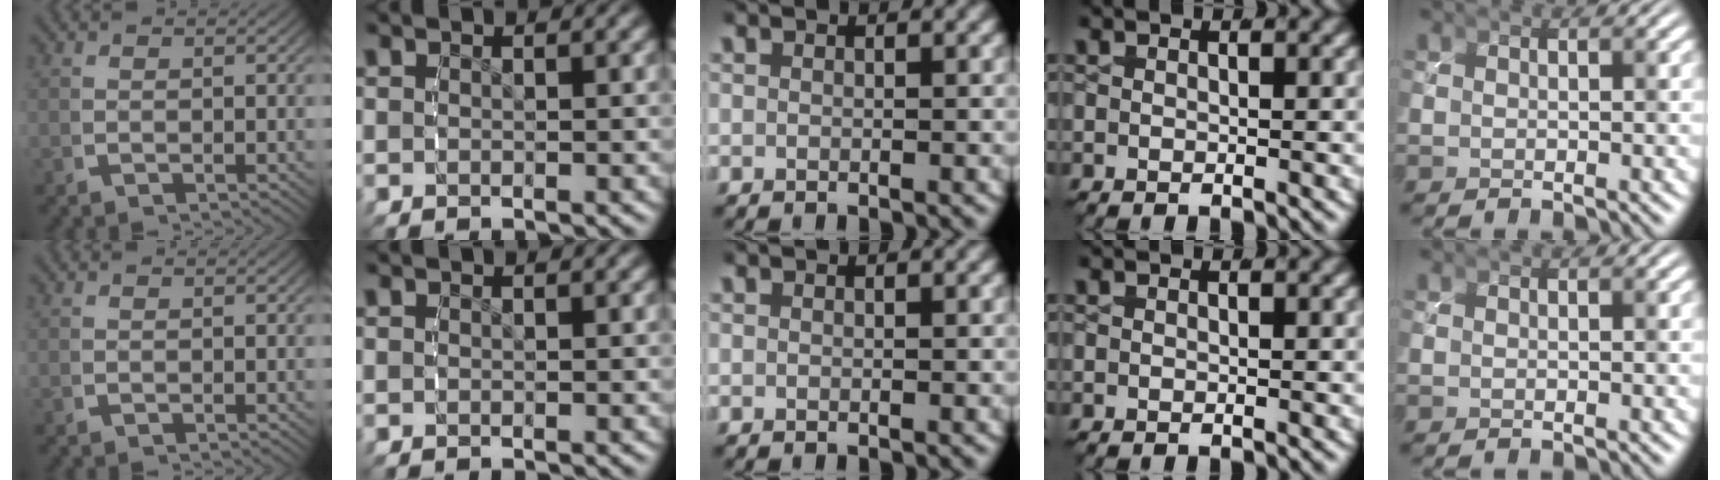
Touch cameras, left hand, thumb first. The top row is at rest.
{}